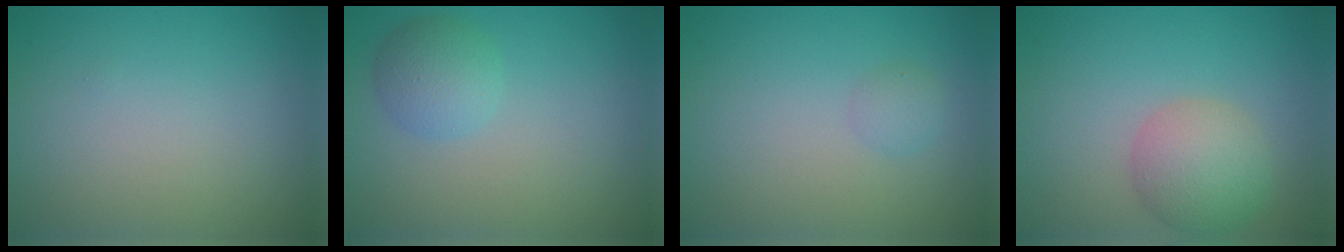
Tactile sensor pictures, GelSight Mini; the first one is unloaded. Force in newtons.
{"total": 2.7, "press": 2.7, "slide": 0.1}
{"total": 1.1, "press": 1.1, "slide": 0.1}
{"total": 4.4, "press": 4.4, "slide": 0.3}